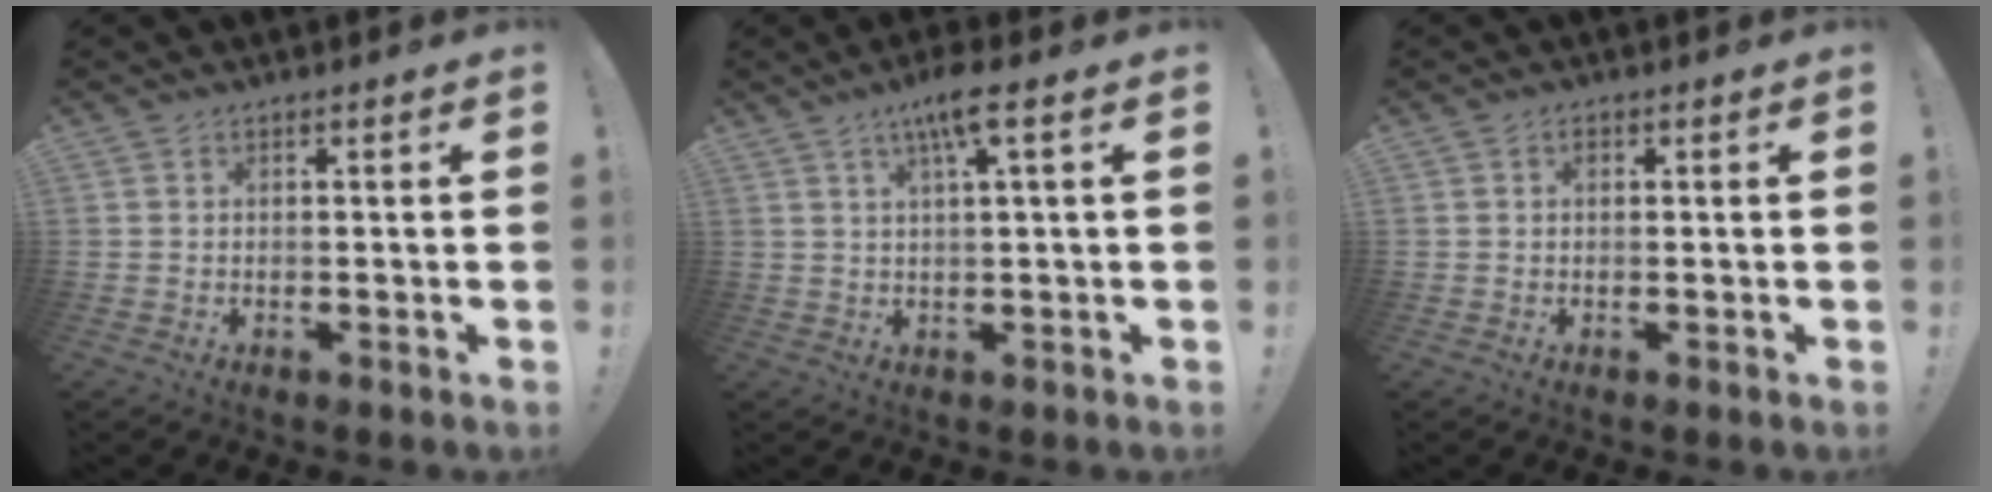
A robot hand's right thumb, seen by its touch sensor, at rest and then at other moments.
{"total": 7.1, "force": [3.2, 0.6, 6.3], "torque": [-0.111, -0.007, 0.049]}
{"total": 1.2, "force": [0.0, 0.8, 0.9], "torque": [-0.012, 0.003, -0.004]}